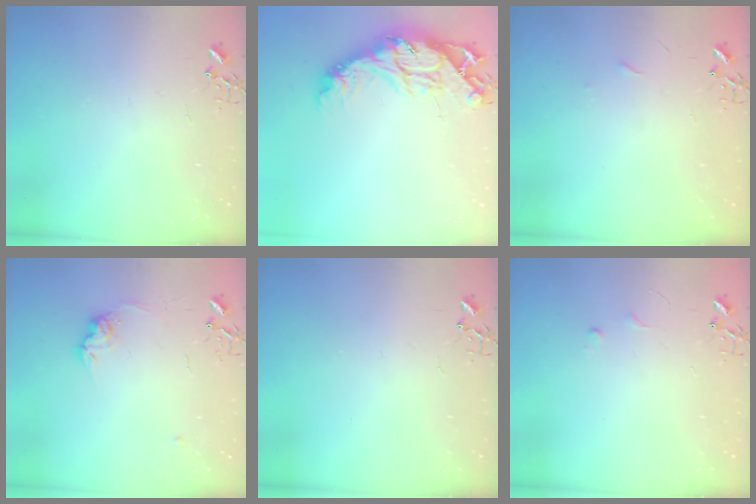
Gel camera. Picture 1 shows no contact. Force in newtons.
{"total": 18.3, "press": 18.3, "slide": 1.4}
{"total": 3.4, "press": 3.3, "slide": 0.4}
{"total": 9.4, "press": 9.3, "slide": 0.5}
{"total": 0.0}
{"total": 3.4, "press": 3.4, "slide": 0.5}